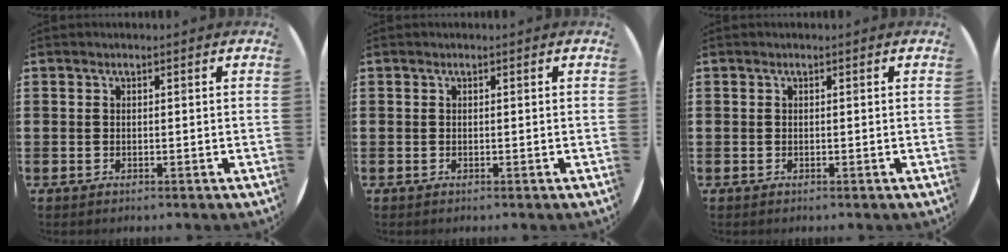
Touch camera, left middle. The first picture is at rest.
{"total": 0.0}
{"total": 0.0}